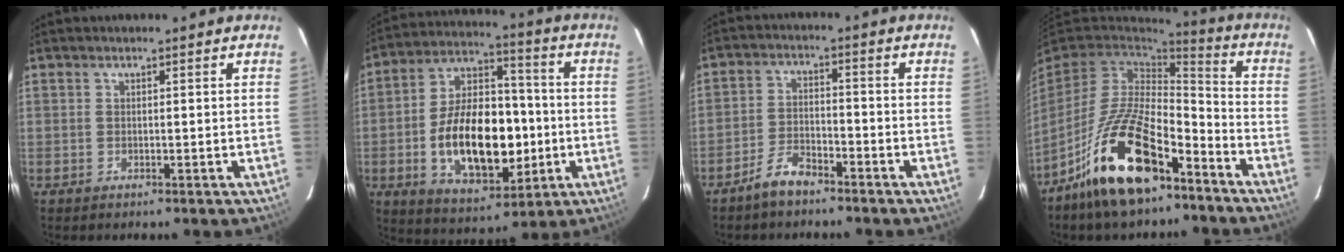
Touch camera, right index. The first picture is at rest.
{"total": 19.7, "force": [-3.4, 11.1, 15.9], "torque": [-0.296, 0.019, -0.040]}
{"total": 5.3, "force": [-4.4, 1.8, 2.4], "torque": [-0.062, 0.008, -0.083]}
{"total": 19.7, "force": [-12.1, 8.2, 13.2], "torque": [-0.261, -0.004, -0.216]}